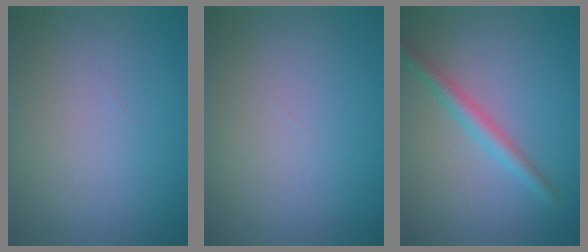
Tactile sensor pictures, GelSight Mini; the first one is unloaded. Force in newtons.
{"total": 0.0}
{"total": 2.5, "press": 2.5, "slide": 0.0}